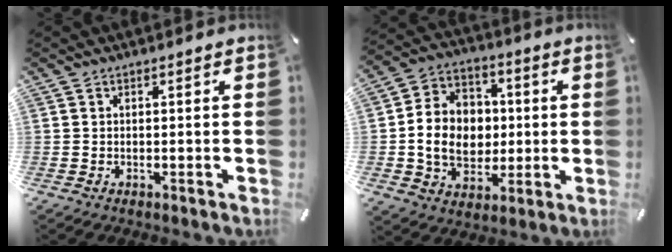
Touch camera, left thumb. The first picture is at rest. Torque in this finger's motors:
{"motor_torque": [0.83, 0.93, 0.65, -0.22, 0.40]}